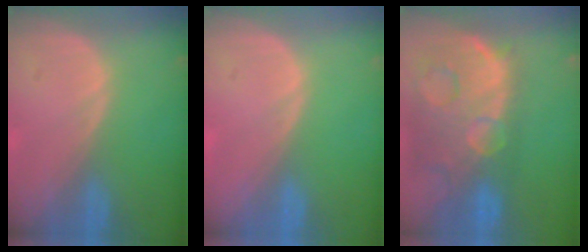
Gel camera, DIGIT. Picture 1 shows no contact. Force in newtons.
{"total": 0.0}
{"total": 14.5, "press": 11.7, "slide": 8.4}